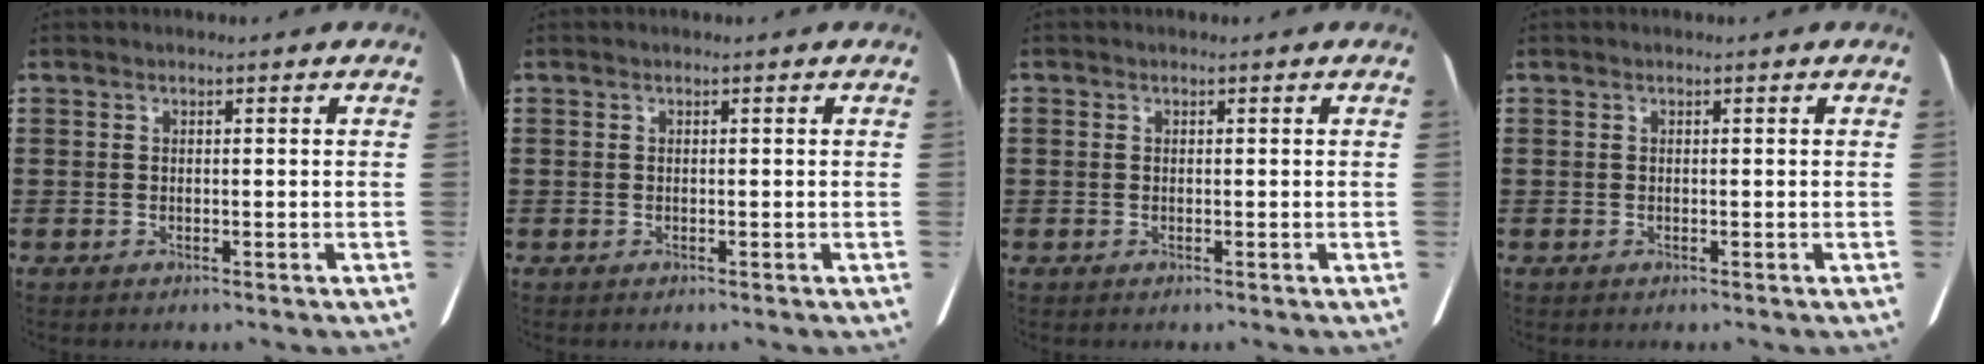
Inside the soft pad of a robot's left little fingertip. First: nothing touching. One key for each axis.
{"total": 0.0}
{"total": 0.0}
{"total": 0.0}